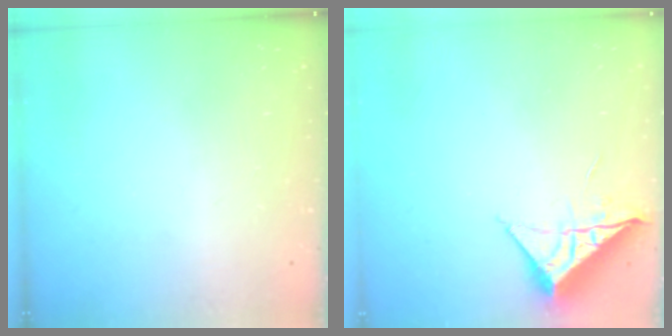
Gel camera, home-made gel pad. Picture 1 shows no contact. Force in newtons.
{"total": 8.6, "press": 8.6, "slide": 0.2}